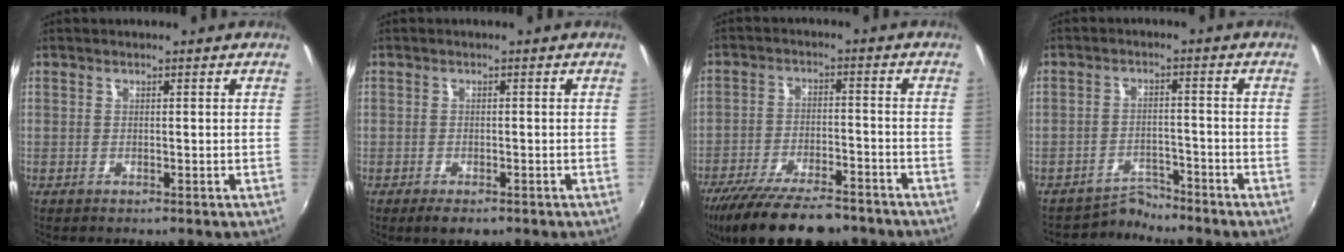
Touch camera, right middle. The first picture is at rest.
{"total": 2.9, "force": [-1.9, 1.3, 1.7], "torque": [-0.037, -0.010, -0.032]}
{"total": 17.0, "force": [-13.8, 4.8, 8.7], "torque": [-0.177, -0.029, -0.214]}
{"total": 4.2, "force": [-4.0, 0.4, -1.1], "torque": [0.015, 0.014, -0.065]}